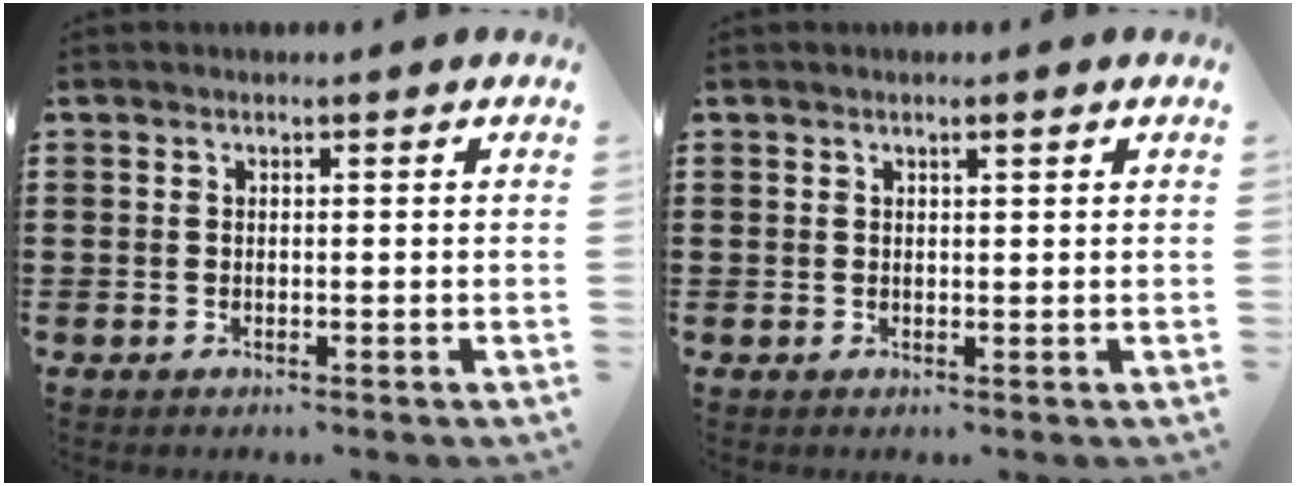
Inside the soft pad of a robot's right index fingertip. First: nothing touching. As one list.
[{"total": 0.8, "force": [0.4, 0.1, 0.7], "torque": [-0.013, 0.002, 0.007]}]